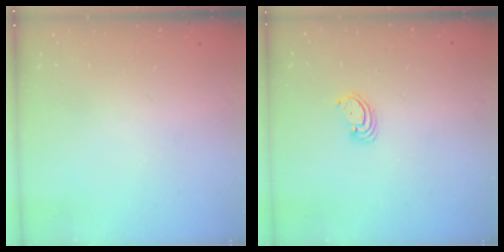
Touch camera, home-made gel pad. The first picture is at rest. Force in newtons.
{"total": 3.0, "press": 3.0, "slide": 0.3}